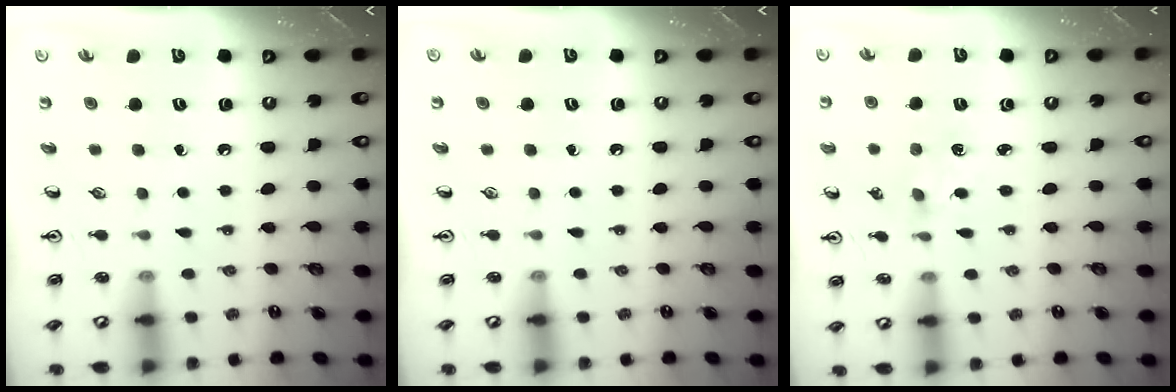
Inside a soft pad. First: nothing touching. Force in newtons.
{"total": 0.0}
{"total": 1.2, "press": 1.2, "slide": 0.2}